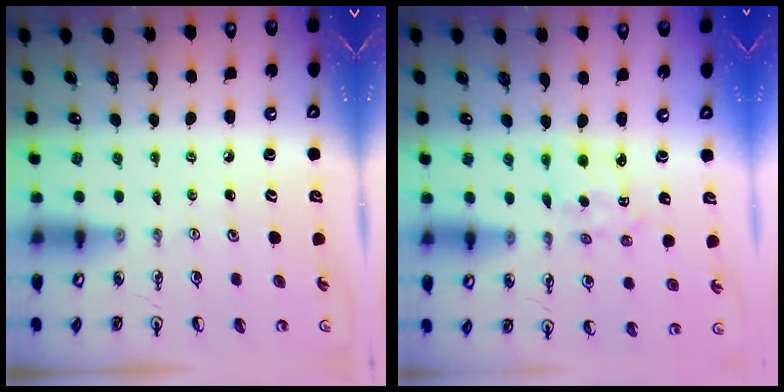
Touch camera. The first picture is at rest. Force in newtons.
{"total": 2.0, "press": 1.9, "slide": 0.5}